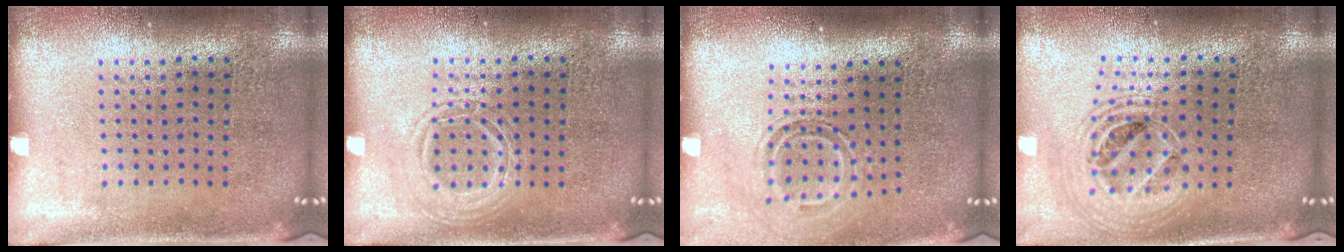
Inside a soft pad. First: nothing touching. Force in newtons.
{"total": 1.9, "press": 1.9, "slide": 0.2}
{"total": 1.6, "press": 1.1, "slide": 1.2}
{"total": 2.0, "press": 1.6, "slide": 1.2}